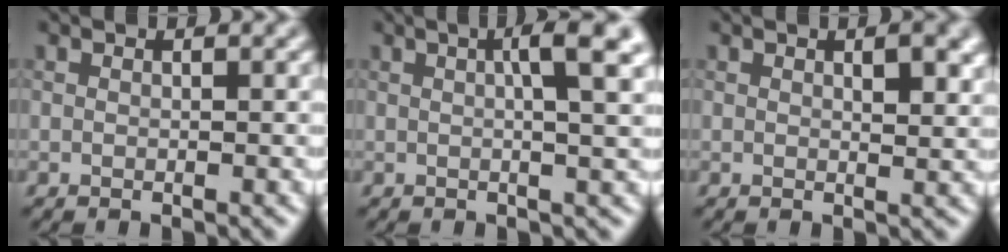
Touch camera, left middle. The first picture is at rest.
{"total": 4.9, "force": [1.3, 0.9, 4.7], "torque": [-0.063, 0.011, 0.018]}
{"total": 2.6, "force": [1.1, 0.9, 2.2], "torque": [-0.027, -0.002, 0.019]}